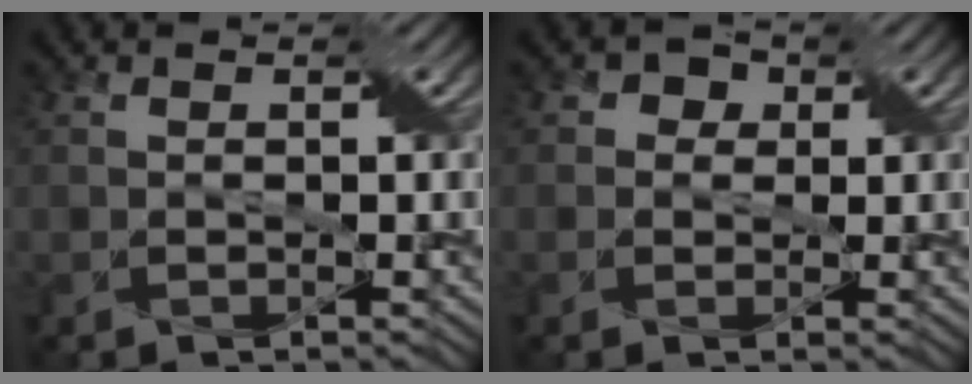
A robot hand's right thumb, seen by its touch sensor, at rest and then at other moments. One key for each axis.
{"total": 2.3, "fx": 0.6, "fy": 2.2, "fz": 0.6, "tx": -0.014, "ty": 0.004, "tz": 0.002}